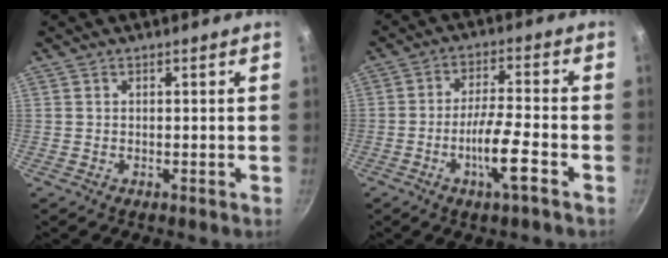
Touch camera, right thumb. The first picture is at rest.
{"total": 8.4, "force": [-3.7, 1.3, 7.4], "torque": [-0.133, 0.023, -0.068]}